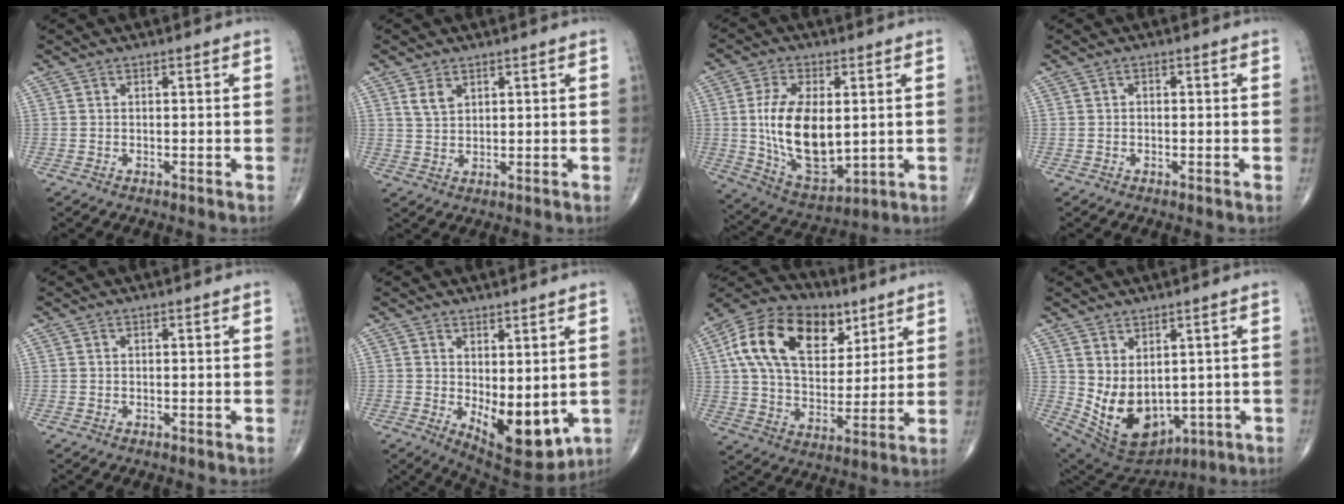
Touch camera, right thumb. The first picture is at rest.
{"total": 3.2, "force": [1.7, 1.9, 1.8], "torque": [-0.029, -0.007, 0.039]}
{"total": 16.3, "force": [0.9, 8.7, 13.8], "torque": [-0.240, -0.018, 0.031]}
{"total": 0.6, "force": [-0.1, 0.5, 0.3], "torque": [0.001, 0.003, -0.006]}
{"total": 0.0}
{"total": 11.5, "force": [-1.3, 5.3, 10.1], "torque": [-0.121, -0.024, 0.002]}
{"total": 21.9, "force": [8.5, 14.1, 14.5], "torque": [-0.232, -0.004, 0.142]}
{"total": 13.1, "force": [0.2, 8.7, 9.8], "torque": [-0.157, -0.017, 0.044]}